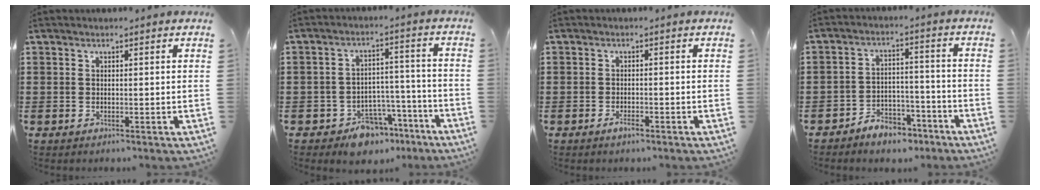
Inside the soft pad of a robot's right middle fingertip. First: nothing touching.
{"total": 7.2, "force": [-6.0, 3.5, 1.7], "torque": [-0.026, 0.034, -0.112]}
{"total": 1.6, "force": [-1.1, 0.5, 1.1], "torque": [-0.023, -0.003, -0.020]}
{"total": 5.0, "force": [-4.6, 1.8, 0.8], "torque": [-0.013, 0.016, -0.091]}